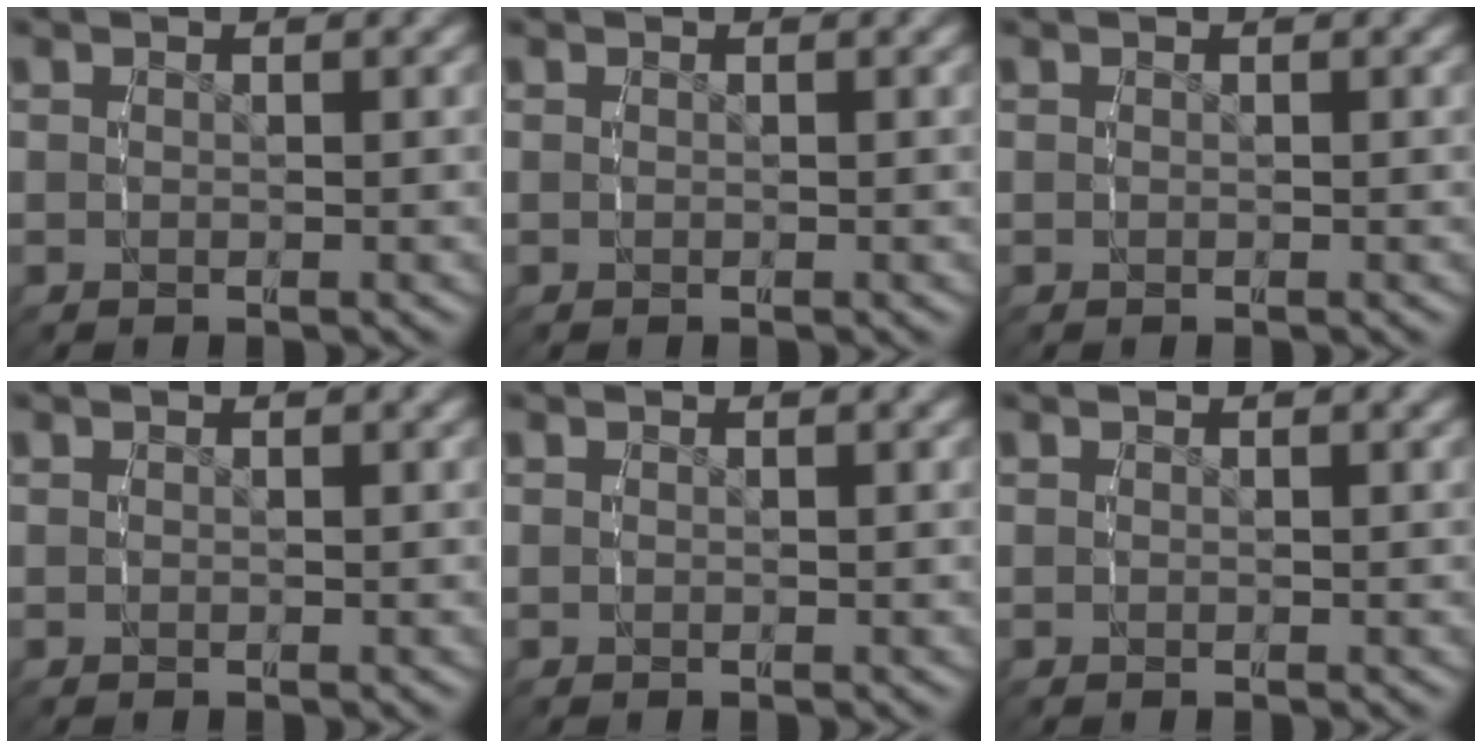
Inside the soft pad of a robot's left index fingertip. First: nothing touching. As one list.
[{"total": 0.0}, {"total": 0.0}, {"total": 0.0}, {"total": 0.0}, {"total": 0.0}]